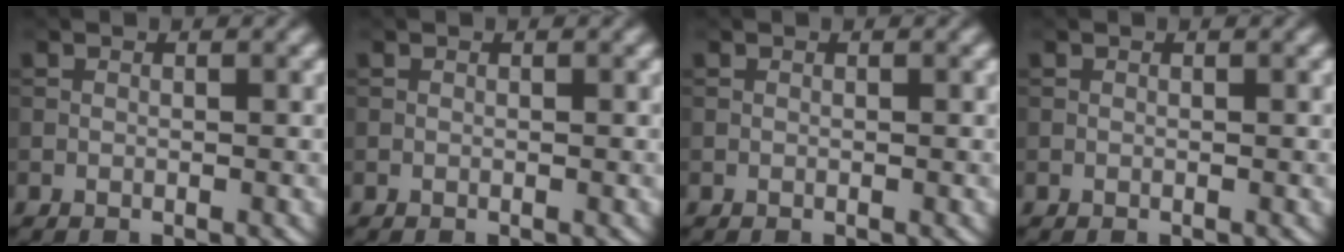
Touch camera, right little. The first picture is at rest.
{"total": 0.0}
{"total": 0.0}
{"total": 0.0}